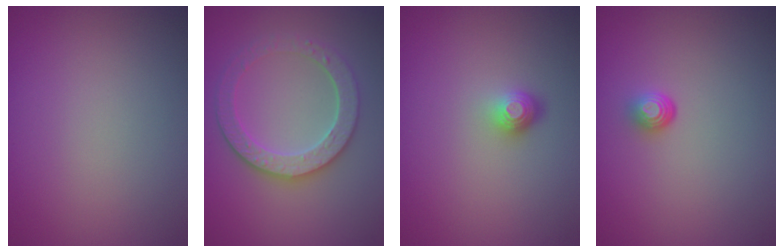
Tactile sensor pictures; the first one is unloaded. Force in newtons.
{"total": 4.2, "press": 3.8, "slide": 1.8}
{"total": 1.6, "press": 1.1, "slide": 1.2}
{"total": 1.5, "press": 1.0, "slide": 1.2}